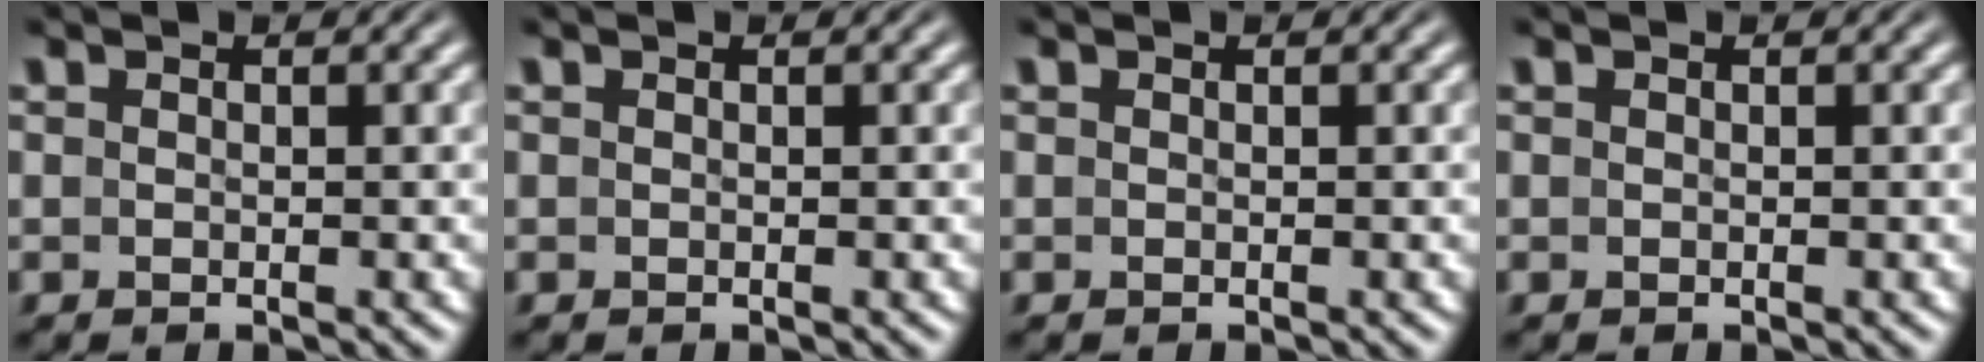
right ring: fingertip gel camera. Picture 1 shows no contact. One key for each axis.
{"total": 0.0}
{"total": 0.0}
{"total": 0.0}